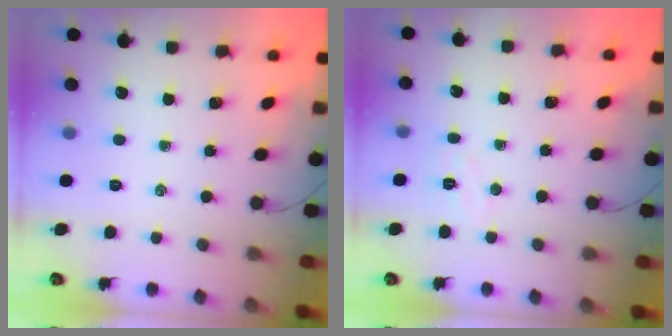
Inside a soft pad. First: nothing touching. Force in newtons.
{"total": 4.6, "press": 4.5, "slide": 1.0}